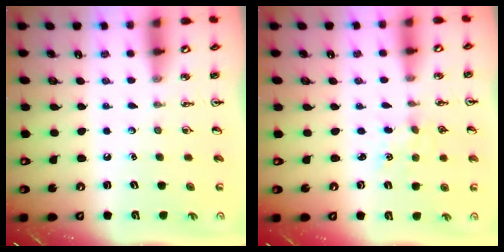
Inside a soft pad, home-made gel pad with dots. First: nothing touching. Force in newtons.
{"total": 2.1, "press": 2.1, "slide": 0.3}